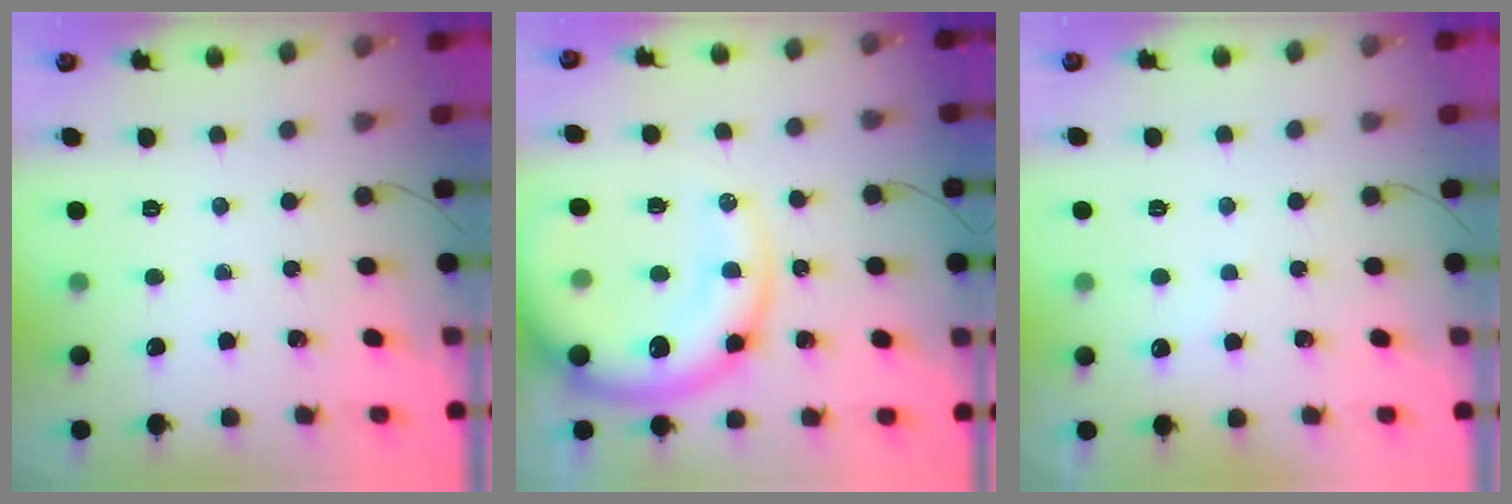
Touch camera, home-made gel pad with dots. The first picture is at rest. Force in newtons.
{"total": 19.5, "press": 18.9, "slide": 4.5}
{"total": 5.3, "press": 5.2, "slide": 1.0}